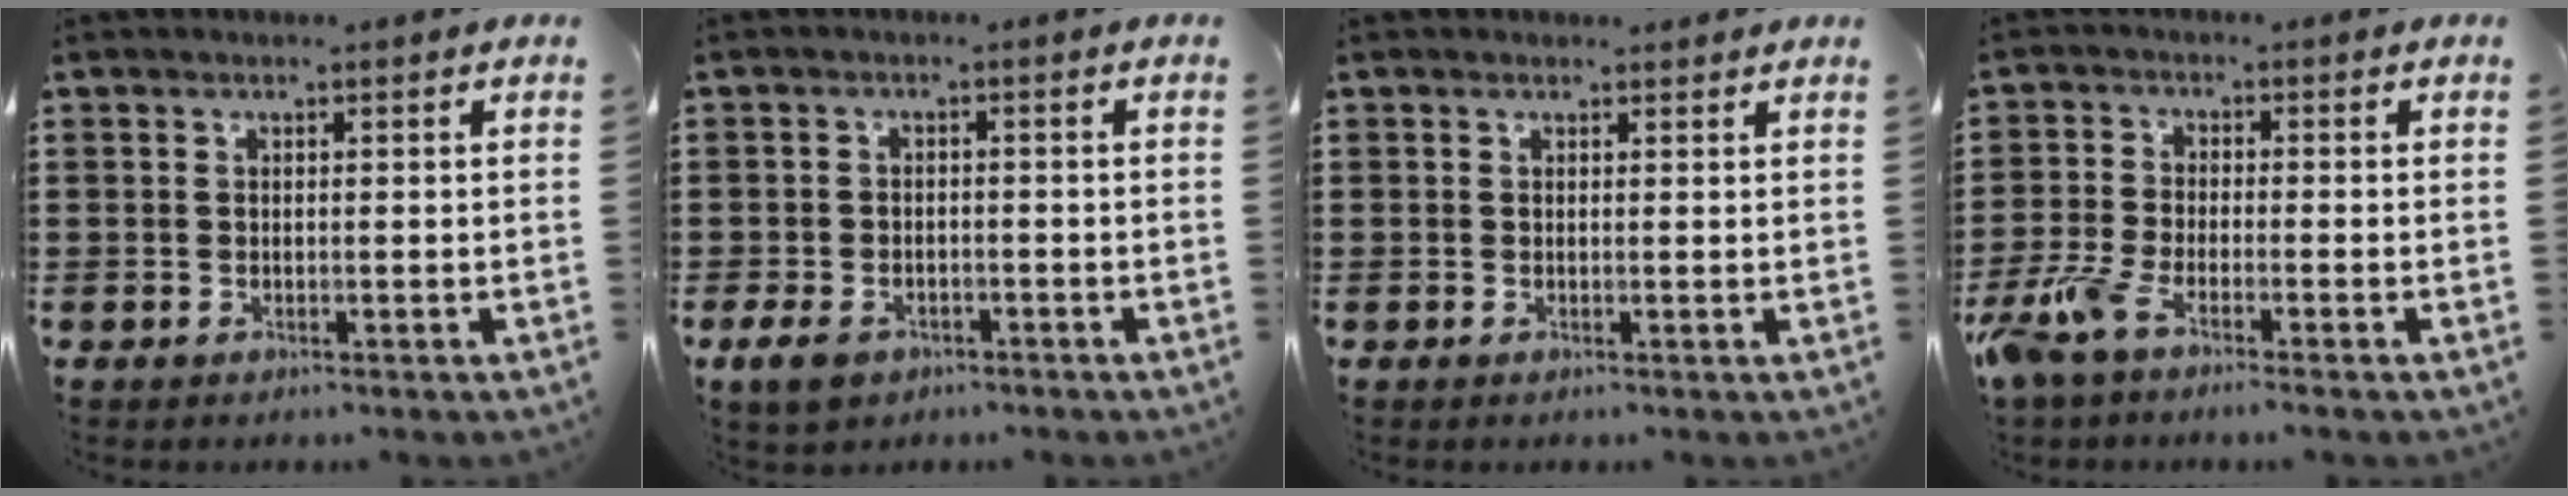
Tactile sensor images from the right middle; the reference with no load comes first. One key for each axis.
{"total": 2.9, "fx": -1.9, "fy": 1.7, "fz": 1.4, "tx": -0.034, "ty": 0.000, "tz": -0.039}
{"total": 0.6, "fx": 0.6, "fy": 0.1, "fz": 0.1, "tx": 0.003, "ty": -0.004, "tz": 0.010}
{"total": 4.8, "fx": -3.5, "fy": 0.9, "fz": 3.2, "tx": -0.097, "ty": -0.016, "tz": -0.074}